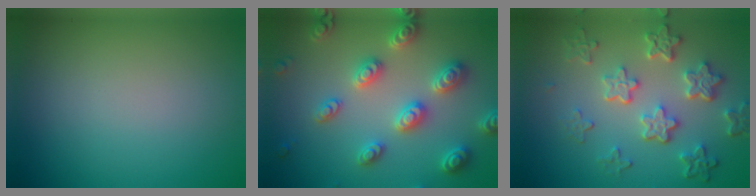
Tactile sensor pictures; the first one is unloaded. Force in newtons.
{"total": 5.2, "press": 5.0, "slide": 1.3}
{"total": 5.9, "press": 4.4, "slide": 3.9}